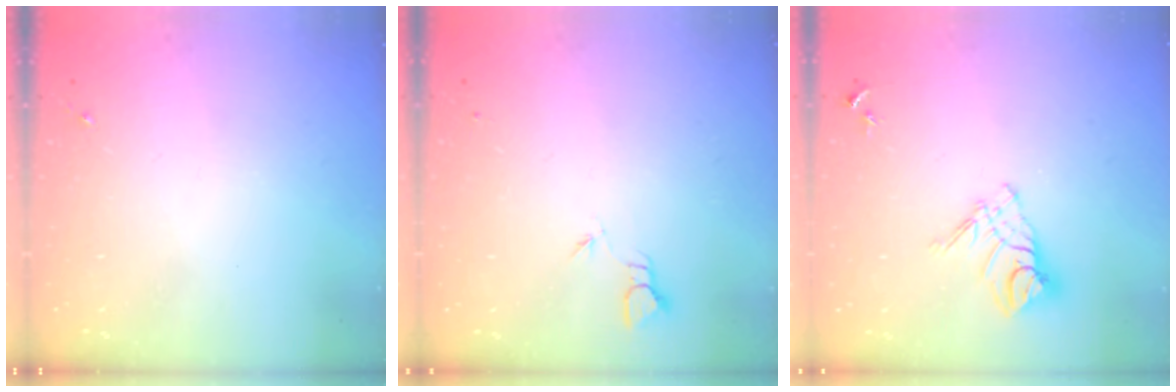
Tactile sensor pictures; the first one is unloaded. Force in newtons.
{"total": 2.0, "press": 2.0, "slide": 0.1}
{"total": 10.9, "press": 10.8, "slide": 0.9}